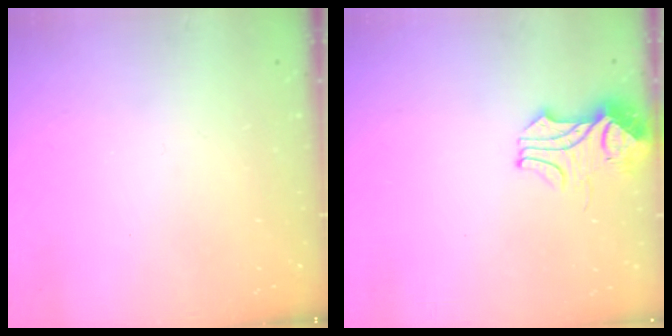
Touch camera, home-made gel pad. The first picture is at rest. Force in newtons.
{"total": 2.4, "press": 2.3, "slide": 0.9}